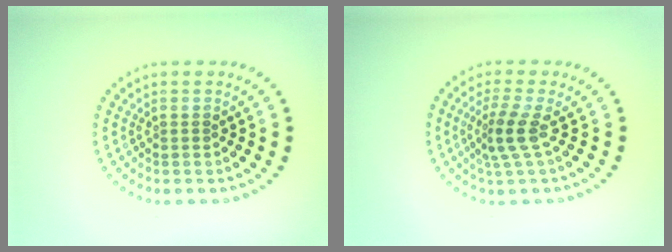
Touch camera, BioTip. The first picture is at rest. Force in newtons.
{"total": 2.6, "press": 1.9, "slide": 1.8}